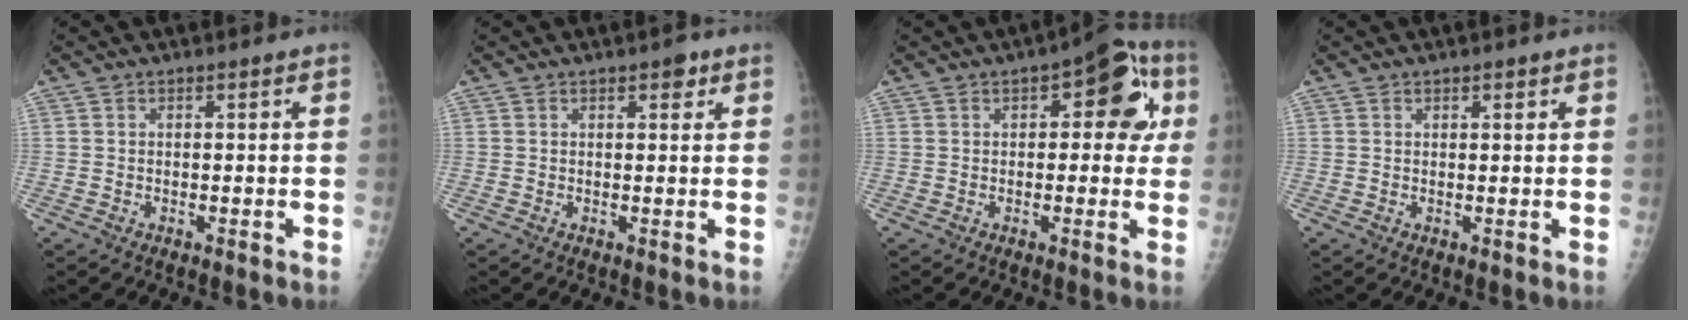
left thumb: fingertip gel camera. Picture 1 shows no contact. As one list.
[{"total": 2.2, "force": [1.2, 1.0, 1.4], "torque": [-0.009, -0.003, 0.014]}, {"total": 11.1, "force": [2.9, 5.7, 9.1], "torque": [-0.059, 0.019, 0.024]}, {"total": 1.1, "force": [0.7, 0.6, 0.6], "torque": [0.000, -0.002, 0.008]}]